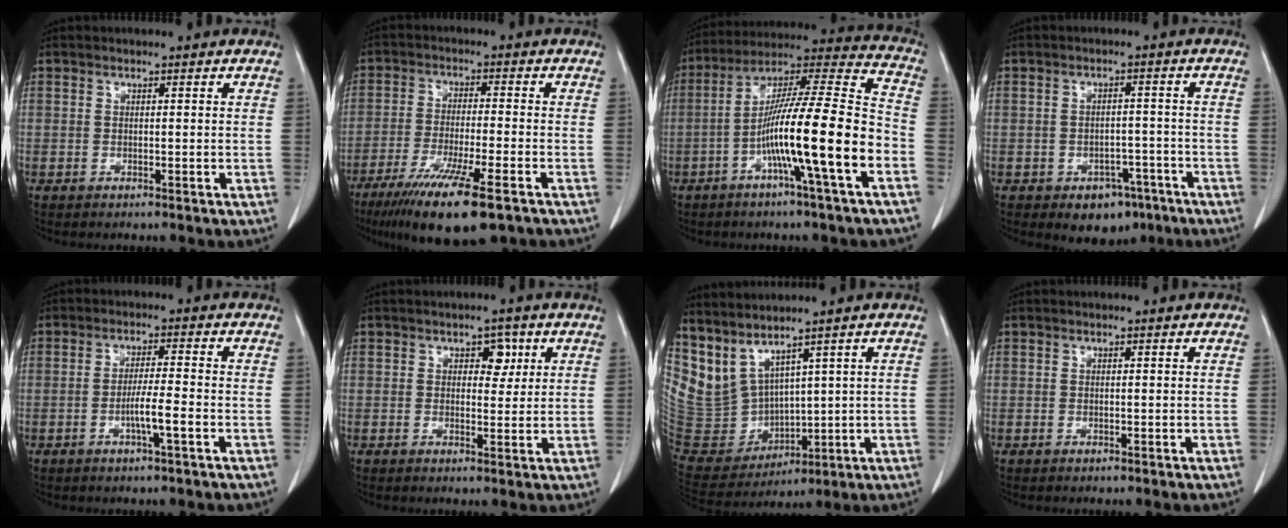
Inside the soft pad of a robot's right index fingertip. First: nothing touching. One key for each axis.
{"total": 13.9, "fx": -8.9, "fy": 1.4, "fz": 10.5, "tx": -0.180, "ty": -0.039, "tz": -0.145}
{"total": 17.9, "fx": -5.9, "fy": -0.2, "fz": 16.9, "tx": -0.284, "ty": 0.009, "tz": -0.104}
{"total": 6.2, "fx": -3.8, "fy": 3.9, "fz": 2.9, "tx": -0.029, "ty": 0.009, "tz": -0.046}
{"total": 4.2, "fx": -1.5, "fy": -0.2, "fz": 3.9, "tx": -0.068, "ty": -0.002, "tz": -0.026}
{"total": 3.1, "fx": 1.2, "fy": 2.0, "fz": 2.1, "tx": -0.022, "ty": 0.006, "tz": 0.016}
{"total": 11.9, "fx": 9.1, "fy": 4.9, "fz": 5.9, "tx": -0.144, "ty": -0.010, "tz": 0.217}
{"total": 0.0}